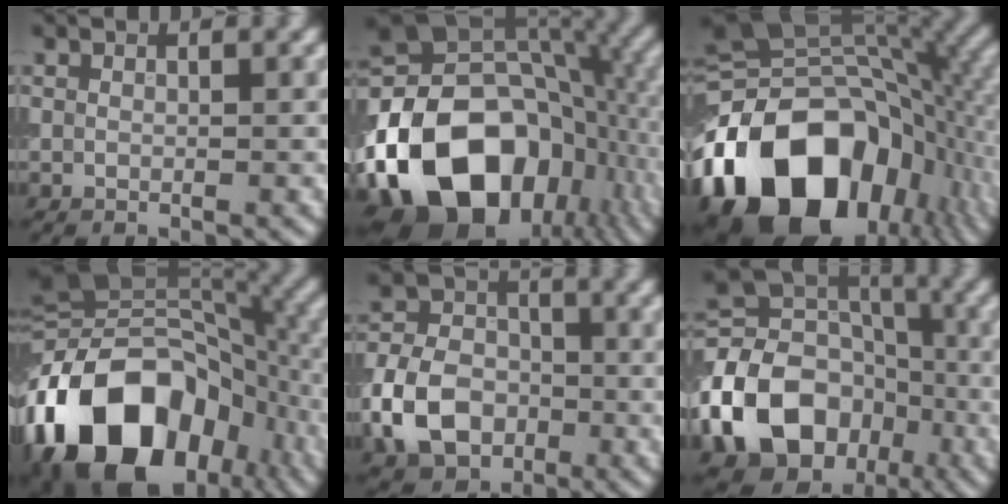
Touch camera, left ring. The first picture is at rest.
{"total": 18.5, "force": [-6.8, 13.1, 11.1], "torque": [-0.202, -0.018, -0.112]}
{"total": 20.5, "force": [-7.1, 14.0, 13.1], "torque": [-0.263, -0.015, -0.120]}
{"total": 18.4, "force": [-6.7, 12.4, 11.8], "torque": [-0.218, 0.001, -0.124]}
{"total": 7.5, "force": [-2.7, 5.6, 4.2], "torque": [-0.084, 0.001, -0.061]}
{"total": 15.8, "force": [-5.6, 12.3, 8.2], "torque": [-0.196, -0.006, -0.101]}